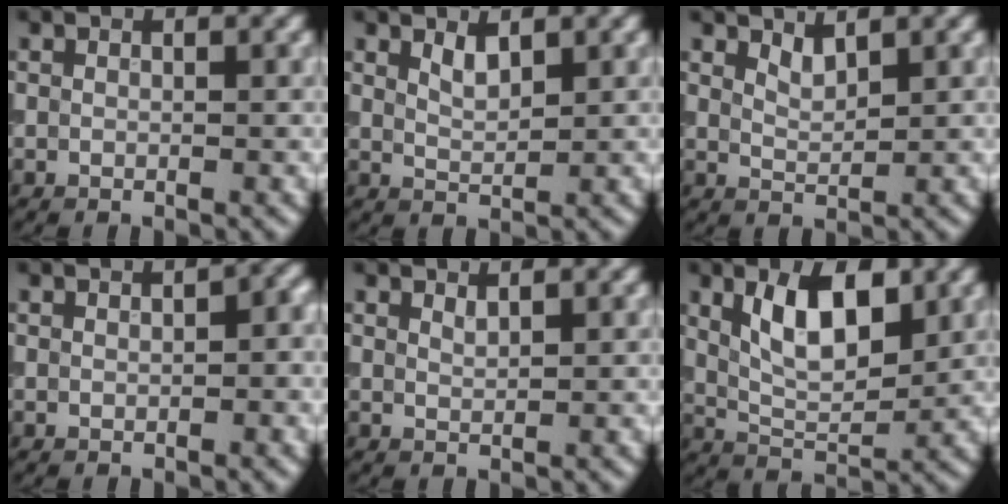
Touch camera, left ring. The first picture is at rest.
{"total": 1.6, "force": [1.1, 0.5, 1.0], "torque": [-0.023, -0.003, 0.023]}
{"total": 1.5, "force": [1.2, 0.4, 0.8], "torque": [-0.017, -0.005, 0.025]}
{"total": 1.9, "force": [0.3, 0.8, 1.8], "torque": [-0.020, 0.005, 0.008]}
{"total": 0.7, "force": [0.7, 0.1, 0.3], "torque": [-0.003, -0.002, 0.015]}
{"total": 6.2, "force": [2.1, 2.8, 5.1], "torque": [-0.093, 0.001, 0.038]}